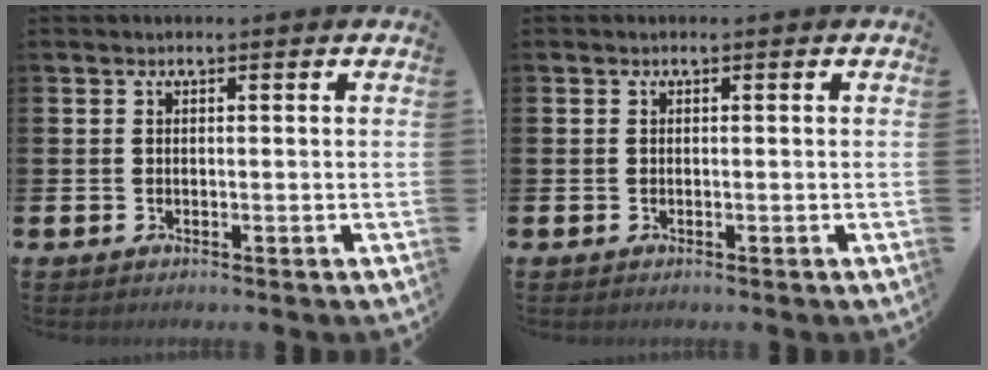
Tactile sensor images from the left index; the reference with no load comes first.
{"total": 0.0}